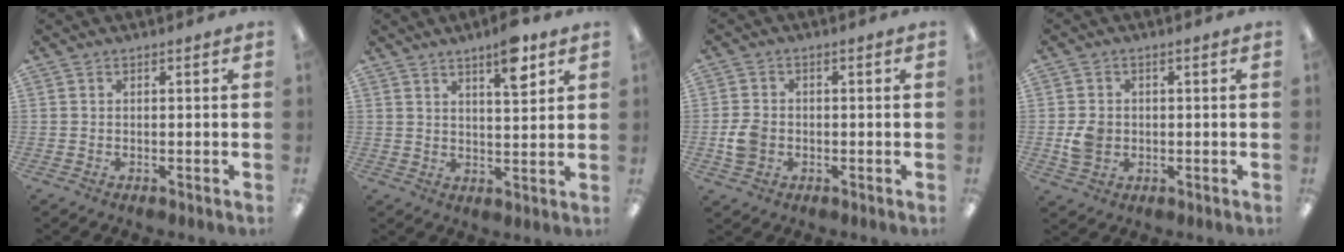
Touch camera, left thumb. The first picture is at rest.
{"total": 8.1, "force": [5.4, 2.1, 5.6], "torque": [-0.074, -0.028, 0.084]}
{"total": 4.8, "force": [-1.1, 3.9, 2.6], "torque": [-0.042, 0.004, -0.020]}
{"total": 4.5, "force": [-0.4, 3.8, 2.4], "torque": [-0.033, 0.006, -0.006]}